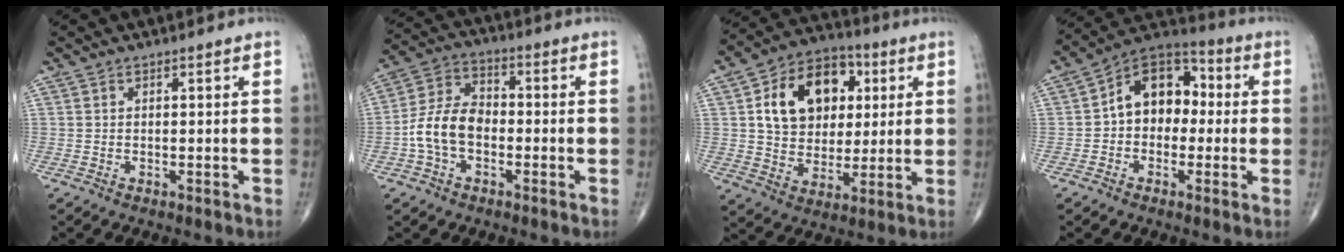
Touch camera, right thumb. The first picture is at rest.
{"total": 10.0, "force": [-2.3, 6.7, 7.1], "torque": [-0.134, 0.036, -0.053]}
{"total": 17.3, "force": [4.4, 12.8, 10.8], "torque": [-0.141, 0.003, 0.073]}
{"total": 12.3, "force": [0.3, 8.9, 8.4], "torque": [-0.095, 0.041, -0.013]}